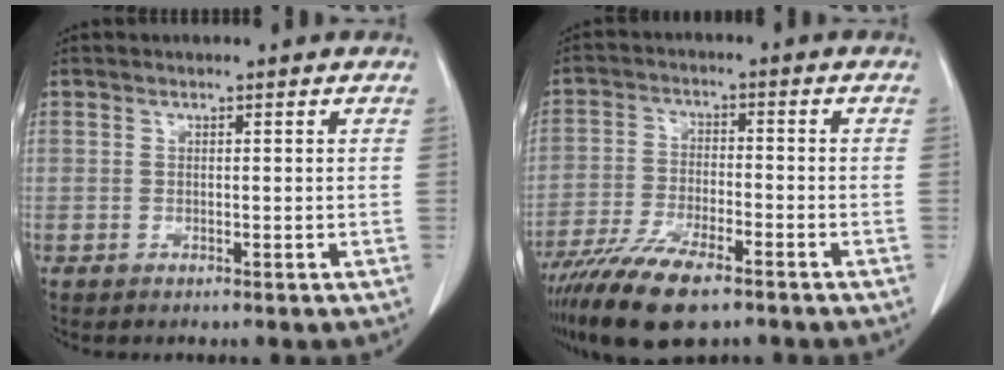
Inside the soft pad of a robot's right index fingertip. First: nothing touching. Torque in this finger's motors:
{"motor_torque": [1.12, -1.02, 0.61, 0.21]}